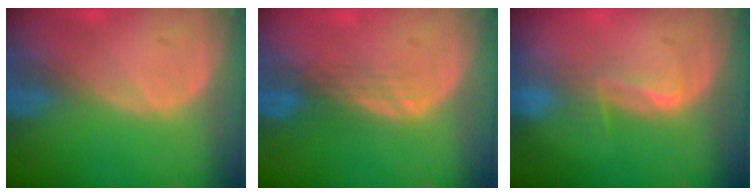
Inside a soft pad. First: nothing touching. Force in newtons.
{"total": 3.0, "press": 2.5, "slide": 1.7}
{"total": 3.0, "press": 2.7, "slide": 1.5}